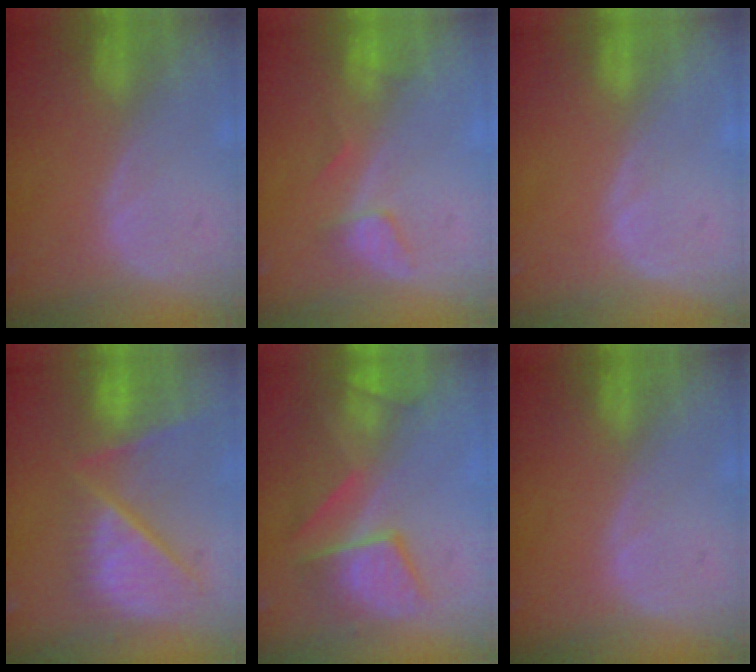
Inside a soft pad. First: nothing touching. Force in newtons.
{"total": 2.8, "press": 2.7, "slide": 0.4}
{"total": 0.0}
{"total": 12.4, "press": 10.1, "slide": 7.1}
{"total": 10.0, "press": 8.6, "slide": 5.1}
{"total": 0.0}